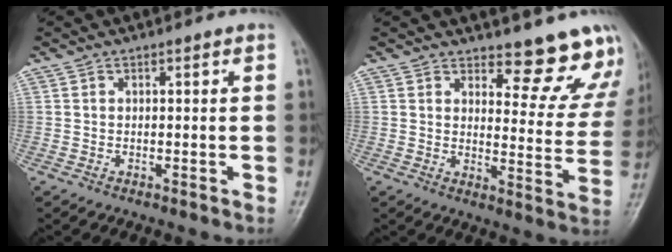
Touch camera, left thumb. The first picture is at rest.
{"total": 12.3, "force": [11.1, 4.0, 3.2], "torque": [0.008, -0.094, 0.122]}